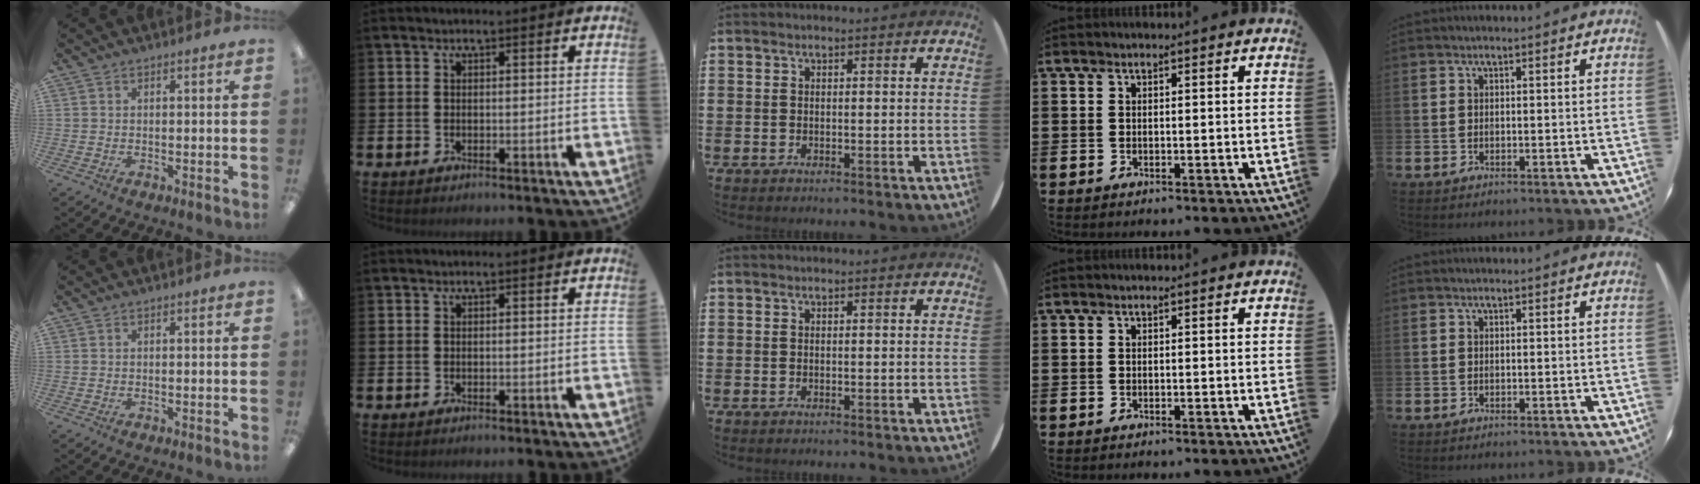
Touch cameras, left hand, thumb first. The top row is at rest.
{}